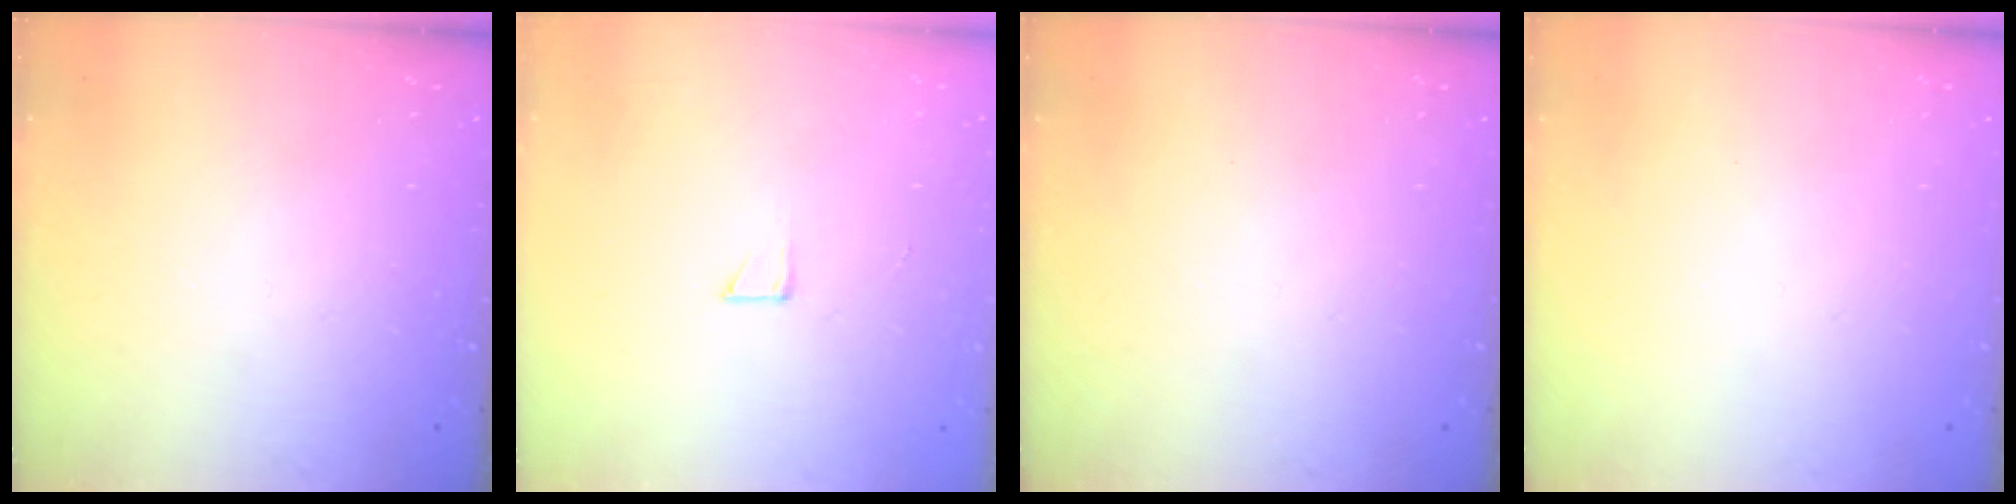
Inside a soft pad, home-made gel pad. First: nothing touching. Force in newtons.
{"total": 2.3, "press": 2.3, "slide": 0.2}
{"total": 0.0}
{"total": 0.0}